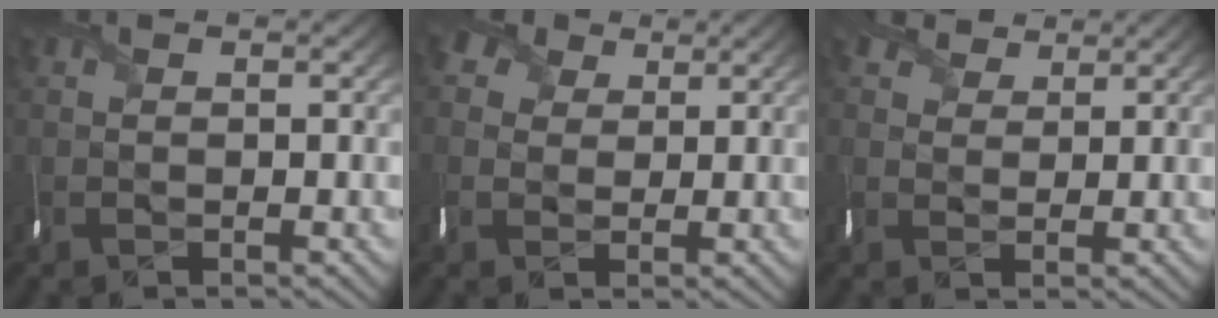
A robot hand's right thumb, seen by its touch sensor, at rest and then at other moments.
{"total": 3.1, "force": [1.7, 2.6, 0.1], "torque": [-0.018, 0.009, 0.023]}
{"total": 2.4, "force": [1.9, 1.1, -0.9], "torque": [0.008, 0.004, 0.030]}